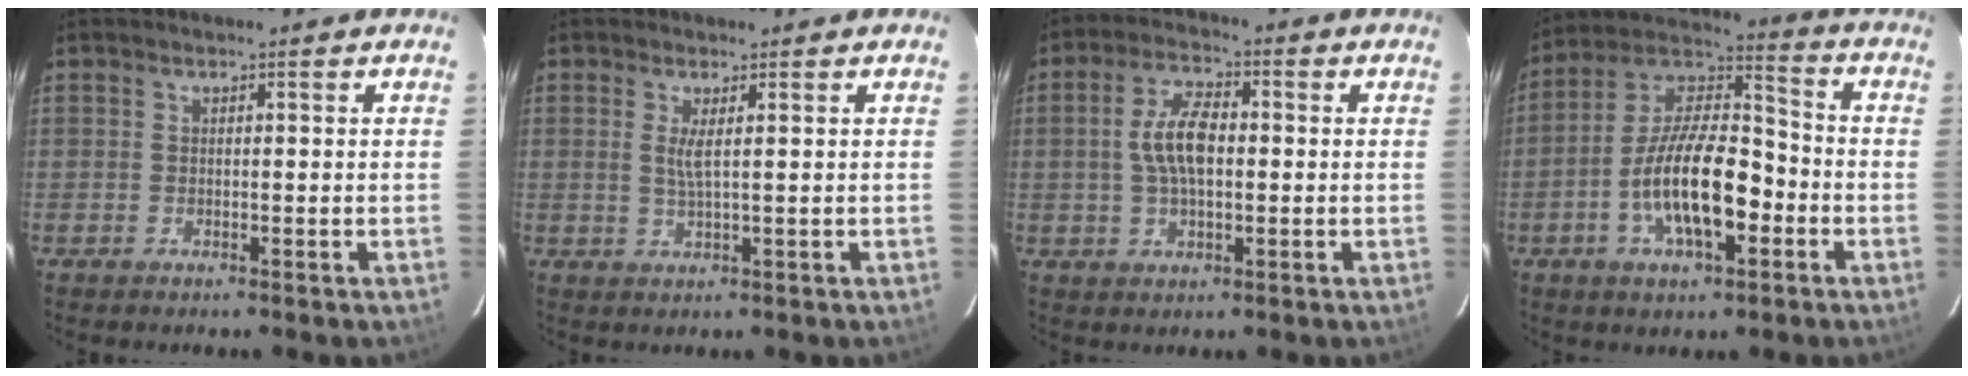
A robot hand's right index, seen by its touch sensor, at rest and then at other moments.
{"total": 2.6, "force": [0.6, 0.2, 2.5], "torque": [-0.049, -0.004, 0.010]}
{"total": 8.0, "force": [0.2, 3.8, 7.0], "torque": [-0.137, 0.012, 0.005]}
{"total": 16.0, "force": [-5.1, 6.2, 13.8], "torque": [-0.261, 0.005, -0.092]}